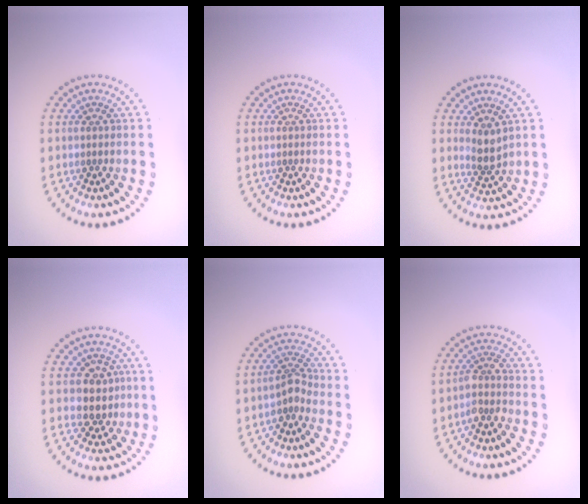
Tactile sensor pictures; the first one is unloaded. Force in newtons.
{"total": 0.0}
{"total": 1.9, "press": 1.5, "slide": 1.2}
{"total": 2.9, "press": 2.5, "slide": 1.5}
{"total": 1.9, "press": 1.4, "slide": 1.3}
{"total": 2.1, "press": 1.6, "slide": 1.4}